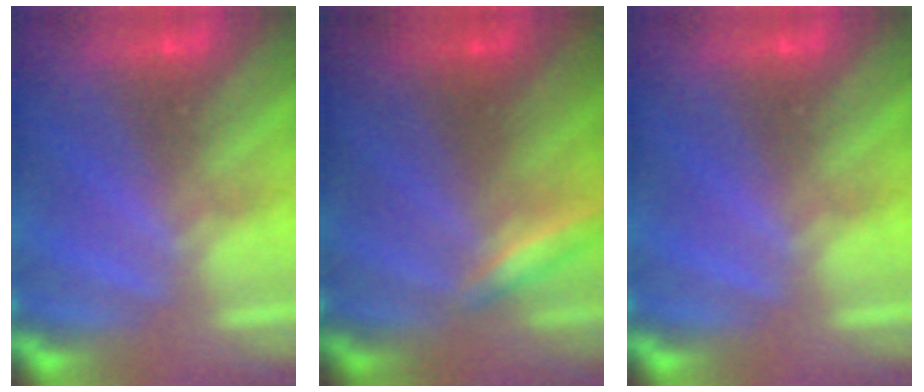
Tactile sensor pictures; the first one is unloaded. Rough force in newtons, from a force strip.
{"total": 1.9}
{"total": 0.0}